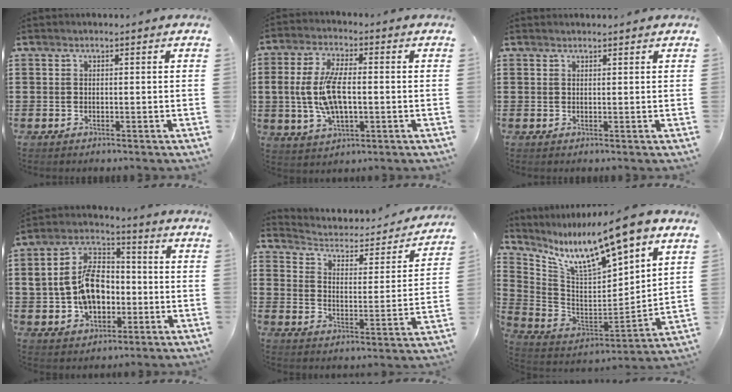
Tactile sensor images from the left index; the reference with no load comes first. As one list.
[{"total": 10.0, "force": [-0.3, 4.5, 8.9], "torque": [-0.201, -0.002, -0.010]}, {"total": 0.7, "force": [0.7, 0.1, 0.1], "torque": [-0.003, -0.001, 0.014]}, {"total": 11.1, "force": [-1.1, 7.7, 7.9], "torque": [-0.183, 0.020, -0.020]}, {"total": 2.6, "force": [2.1, 1.2, 1.0], "torque": [-0.036, -0.020, 0.025]}, {"total": 12.2, "force": [9.2, 2.0, 7.8], "torque": [-0.173, -0.063, 0.153]}]